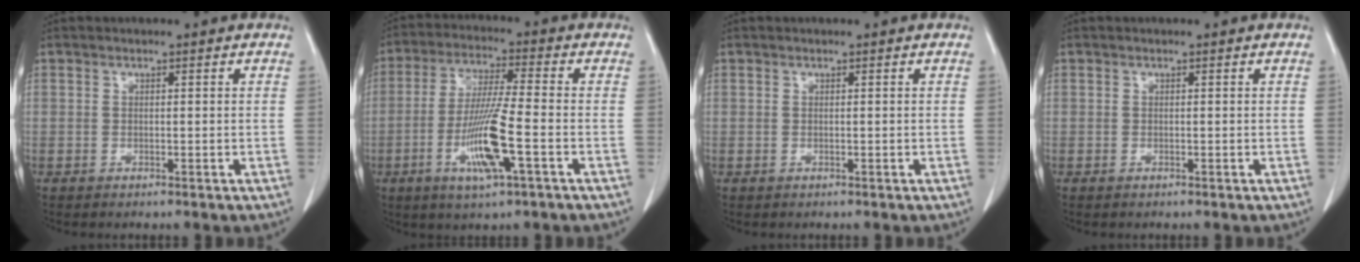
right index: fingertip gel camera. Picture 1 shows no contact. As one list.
[{"total": 11.1, "force": [-3.7, 0.4, 10.4], "torque": [-0.207, -0.015, -0.071]}, {"total": 0.0}, {"total": 0.0}]